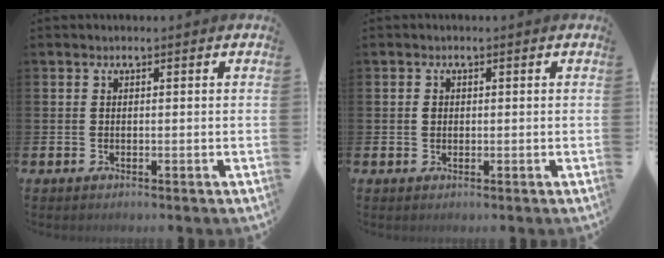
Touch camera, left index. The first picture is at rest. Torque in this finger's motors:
{"motor_torque": [0.33, 0.31, -0.02, -0.01]}